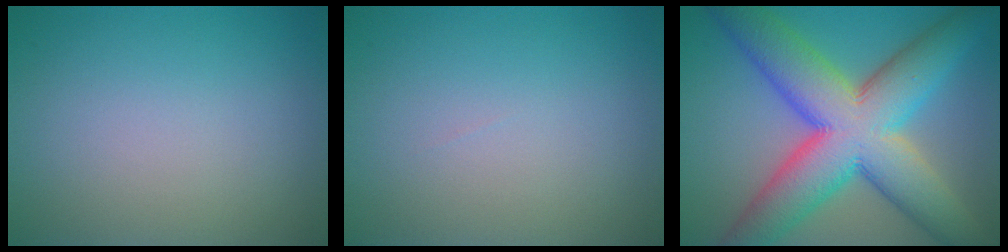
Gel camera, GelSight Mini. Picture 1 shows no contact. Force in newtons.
{"total": 0.0}
{"total": 13.6, "press": 13.6, "slide": 0.4}